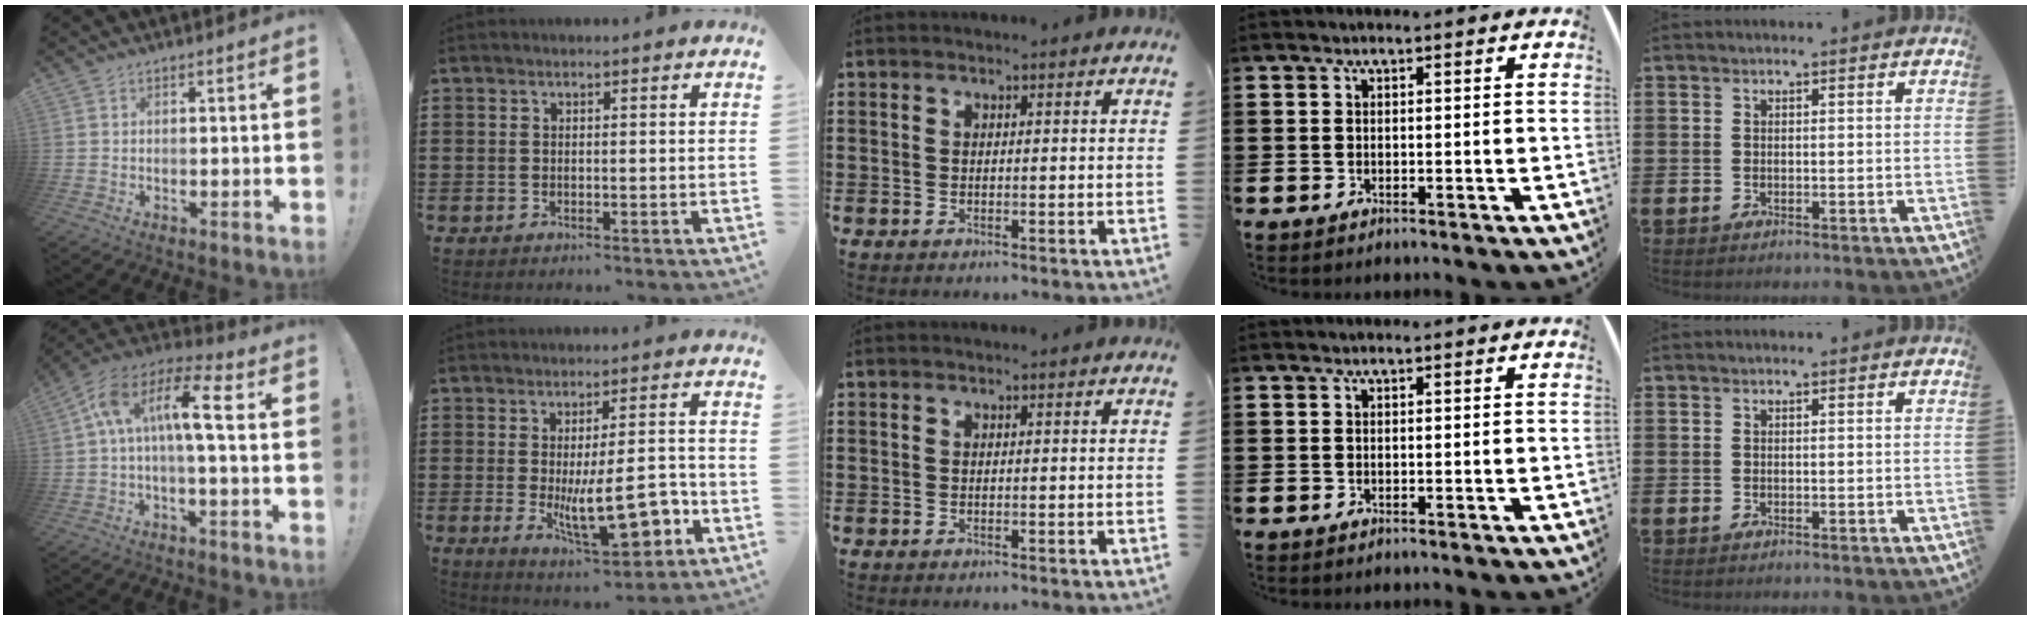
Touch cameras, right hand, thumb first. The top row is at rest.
{"thumb": {"total": 14.0, "force": [1.9, 3.8, 13.3], "torque": [-0.266, 0.005, 0.022]}, "index": {"total": 12.3, "force": [-2.5, 4.3, 11.2], "torque": [-0.174, -0.015, -0.036]}}